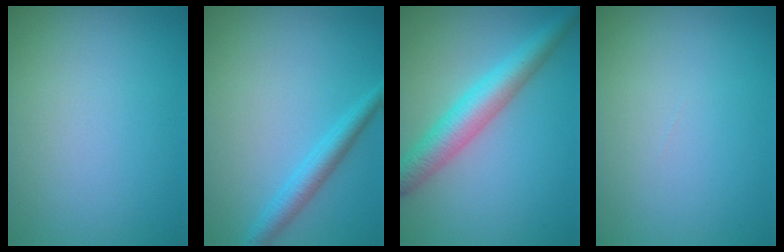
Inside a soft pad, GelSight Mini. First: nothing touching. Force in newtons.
{"total": 2.6, "press": 2.5, "slide": 0.1}
{"total": 5.0, "press": 5.0, "slide": 0.2}
{"total": 0.0}